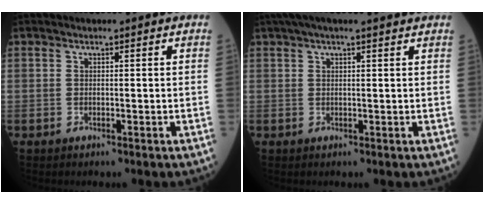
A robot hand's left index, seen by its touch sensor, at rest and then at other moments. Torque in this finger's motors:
{"motor_torque": [1.21, -0.94, 0.16, 0.06]}